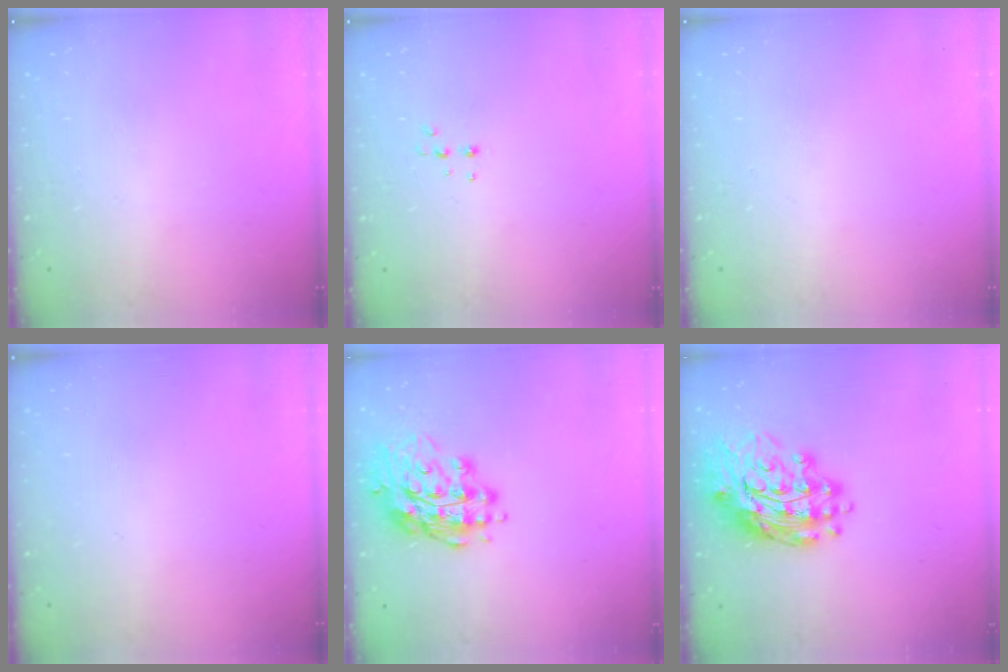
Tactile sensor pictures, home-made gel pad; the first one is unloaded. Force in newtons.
{"total": 4.4, "press": 4.3, "slide": 1.0}
{"total": 0.0}
{"total": 0.0}
{"total": 16.9, "press": 16.6, "slide": 3.1}
{"total": 16.6, "press": 16.5, "slide": 1.7}